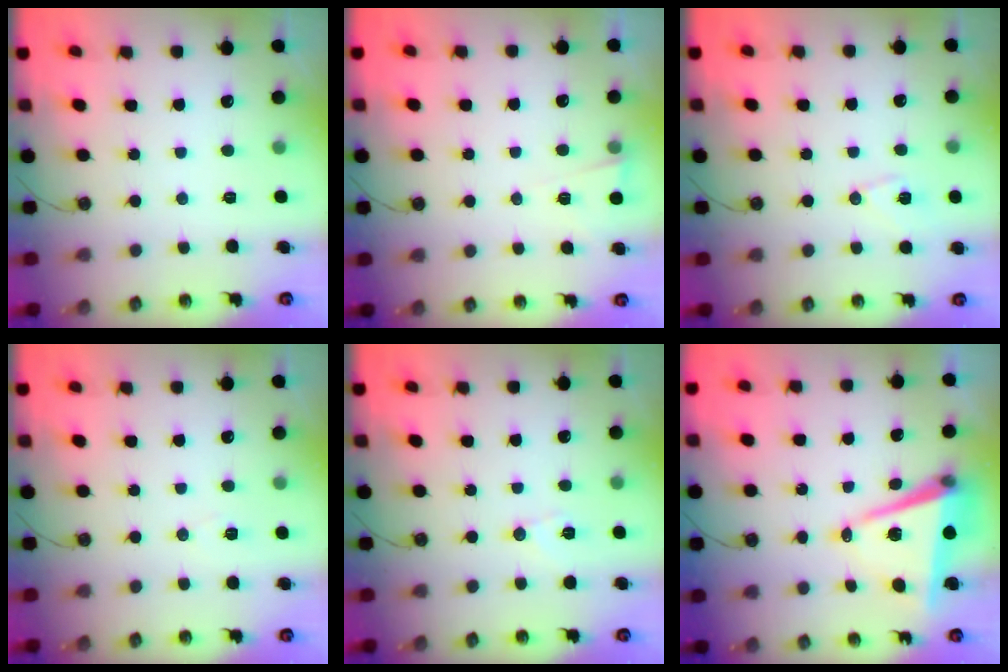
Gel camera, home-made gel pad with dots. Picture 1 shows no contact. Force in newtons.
{"total": 3.1, "press": 2.9, "slide": 1.0}
{"total": 7.6, "press": 7.2, "slide": 2.5}
{"total": 7.0, "press": 5.4, "slide": 4.5}
{"total": 6.6, "press": 6.3, "slide": 1.7}
{"total": 9.4, "press": 8.5, "slide": 3.8}